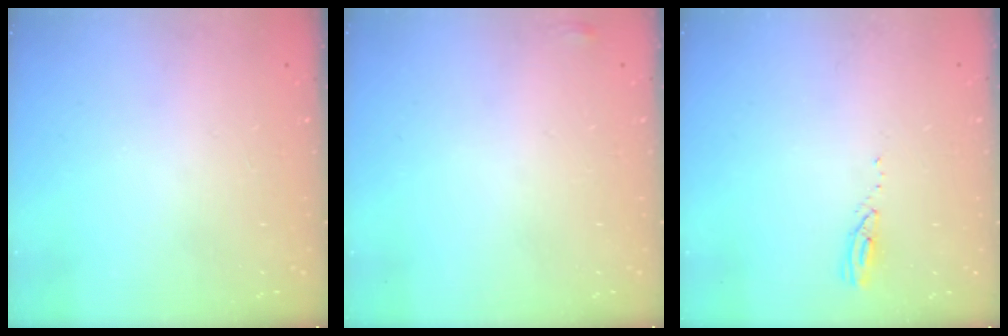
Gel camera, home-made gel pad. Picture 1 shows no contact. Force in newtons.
{"total": 10.3, "press": 3.9, "slide": 9.5}
{"total": 3.4, "press": 3.4, "slide": 0.3}